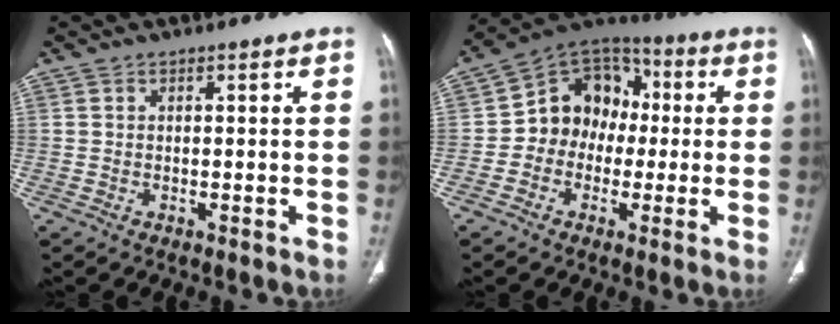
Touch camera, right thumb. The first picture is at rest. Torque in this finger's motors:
{"motor_torque": [0.12, 0.21, 0.32, -0.08, 0.11]}